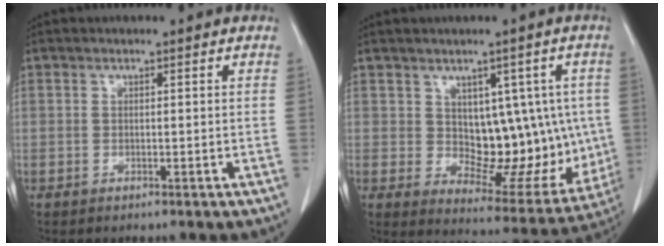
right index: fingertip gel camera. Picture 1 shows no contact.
{"total": 13.6, "force": [0.9, 7.4, 11.3], "torque": [-0.122, 0.008, 0.036]}